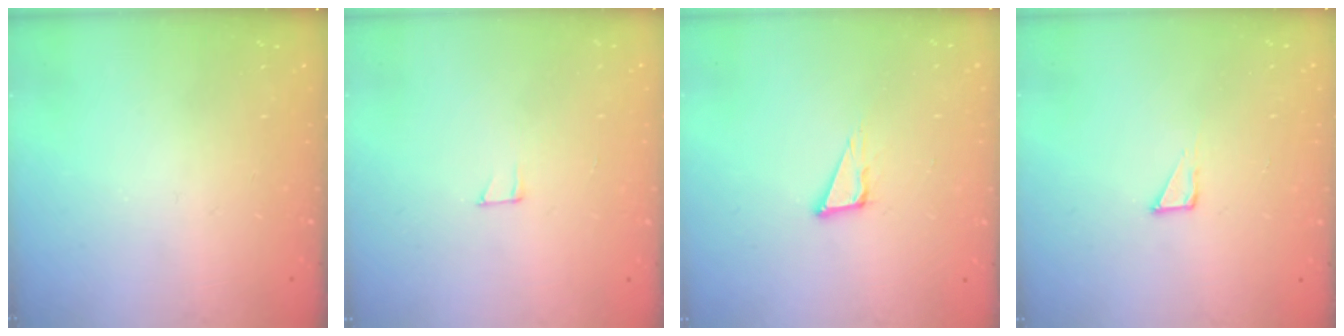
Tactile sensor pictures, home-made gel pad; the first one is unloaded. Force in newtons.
{"total": 4.3, "press": 4.3, "slide": 0.4}
{"total": 5.9, "press": 5.8, "slide": 1.3}
{"total": 2.3, "press": 2.3, "slide": 0.1}